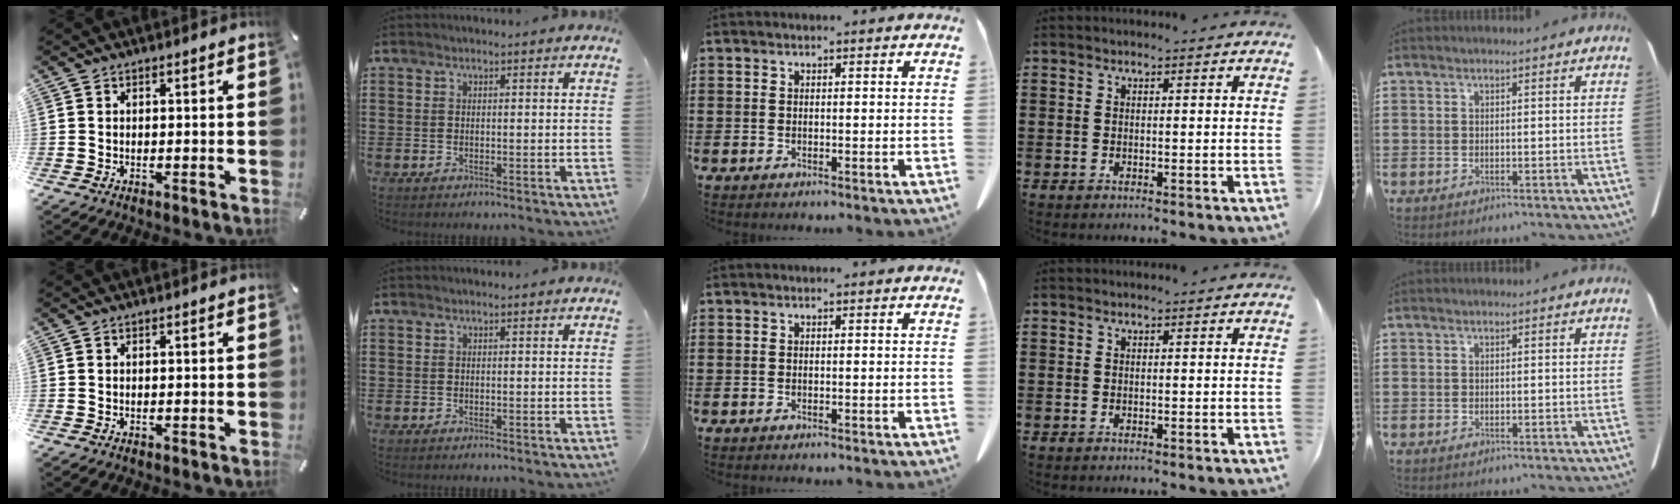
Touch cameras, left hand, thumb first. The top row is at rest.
{}